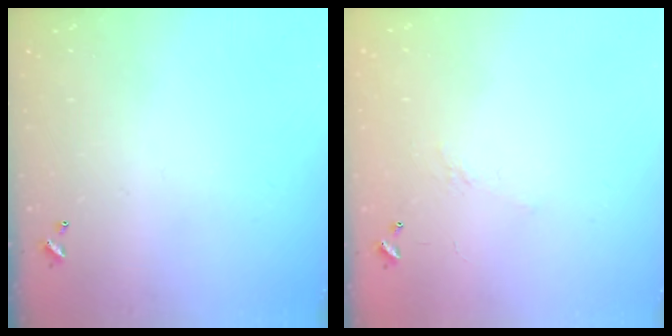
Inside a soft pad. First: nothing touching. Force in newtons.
{"total": 6.2, "press": 6.2, "slide": 0.8}